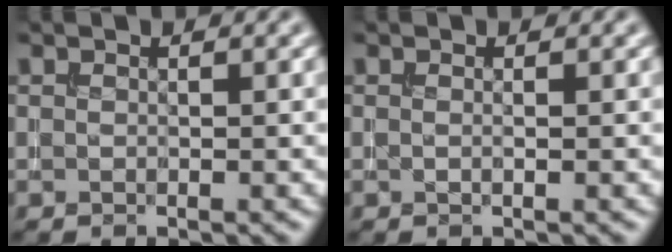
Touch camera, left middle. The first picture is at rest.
{"total": 0.5, "force": [0.0, 0.2, 0.5], "torque": [-0.005, 0.004, -0.003]}